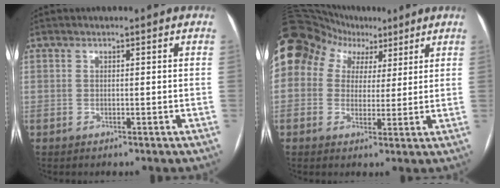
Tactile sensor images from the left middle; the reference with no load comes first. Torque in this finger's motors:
{"motor_torque": [1.41, -0.73, 1.05, 0.21]}